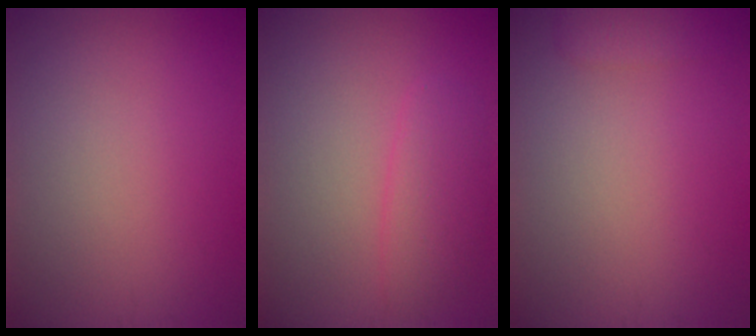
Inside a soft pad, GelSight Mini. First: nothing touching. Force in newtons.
{"total": 2.7, "press": 2.7, "slide": 0.2}
{"total": 1.9, "press": 1.9, "slide": 0.1}